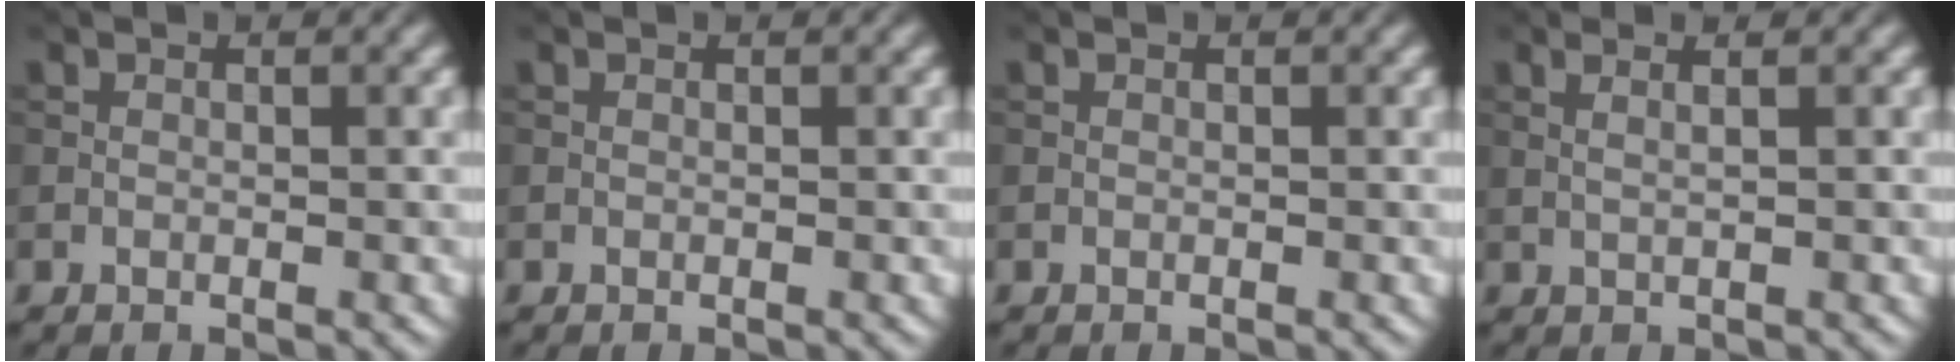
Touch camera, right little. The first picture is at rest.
{"total": 0.0}
{"total": 0.0}
{"total": 2.5, "force": [1.2, 1.1, 1.9], "torque": [-0.013, 0.010, -0.007]}